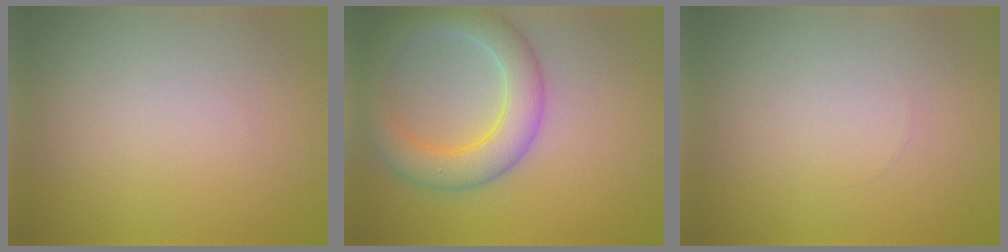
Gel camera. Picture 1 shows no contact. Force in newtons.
{"total": 5.6, "press": 5.6, "slide": 0.2}
{"total": 0.0}